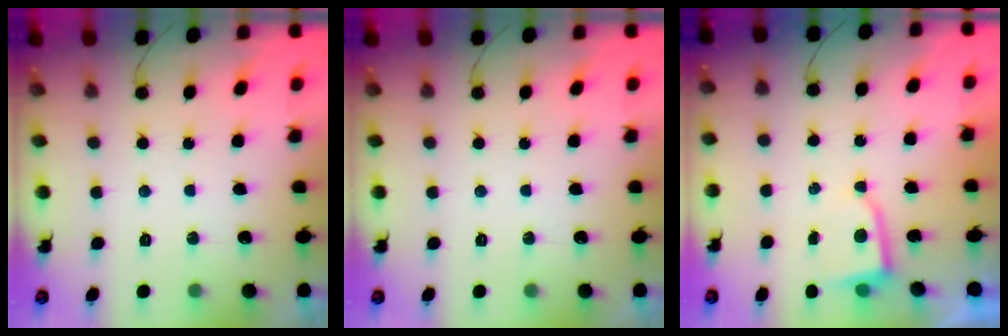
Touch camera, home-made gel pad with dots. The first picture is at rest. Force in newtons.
{"total": 0.0}
{"total": 2.2, "press": 2.2, "slide": 0.3}